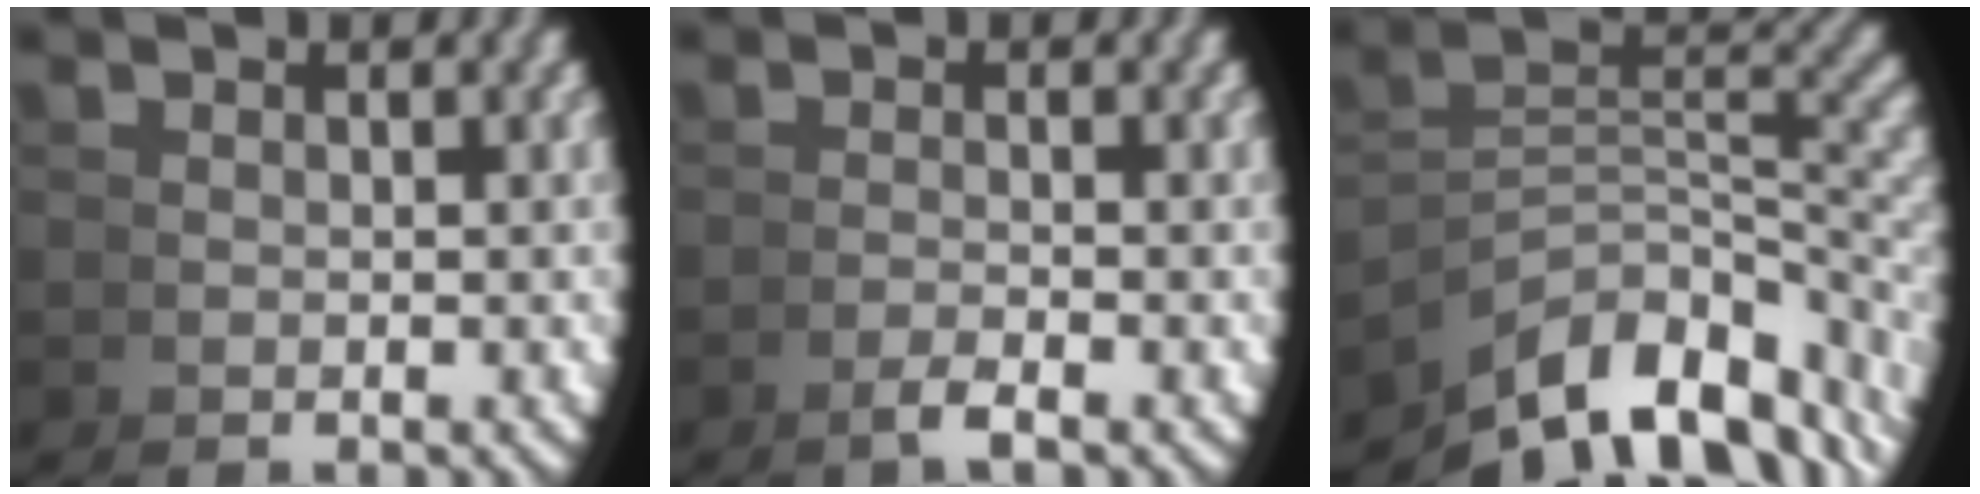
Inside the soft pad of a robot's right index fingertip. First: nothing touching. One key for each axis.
{"total": 1.6, "fx": -1.0, "fy": -1.1, "fz": 0.6, "tx": 0.000, "ty": 0.009, "tz": -0.025}
{"total": 10.5, "fx": -3.0, "fy": 6.4, "fz": 7.8, "tx": -0.124, "ty": -0.036, "tz": -0.027}